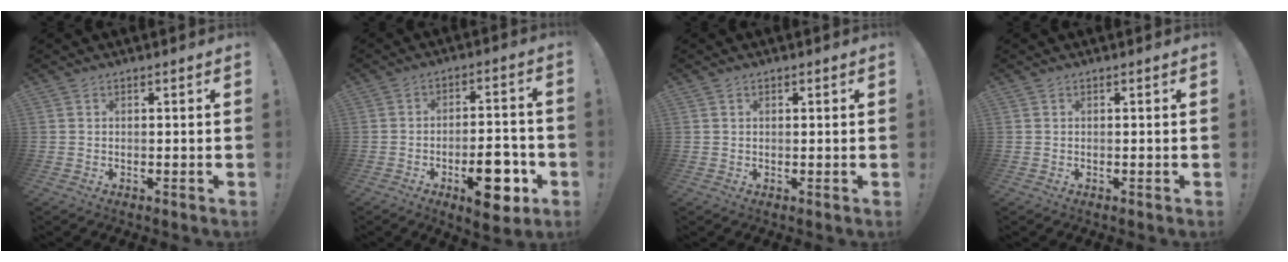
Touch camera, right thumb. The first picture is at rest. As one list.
[{"total": 15.9, "force": [-6.8, 6.1, 13.1], "torque": [-0.183, 0.038, -0.100]}, {"total": 0.6, "force": [0.3, 0.4, 0.4], "torque": [-0.007, 0.003, 0.004]}, {"total": 0.0}]